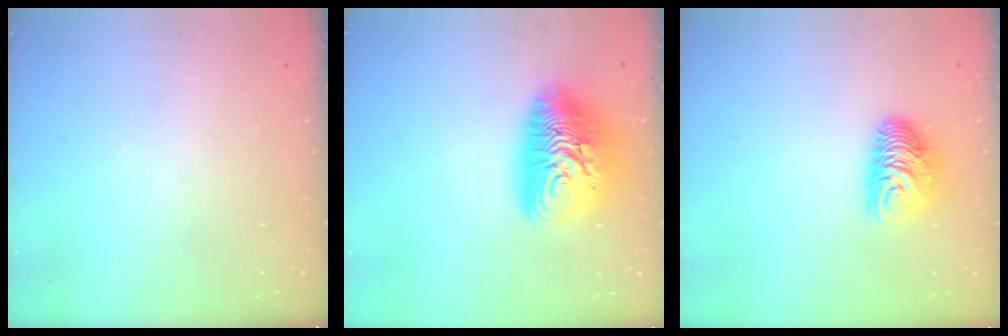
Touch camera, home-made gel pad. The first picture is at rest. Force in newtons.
{"total": 16.5, "press": 16.4, "slide": 1.4}
{"total": 9.6, "press": 9.6, "slide": 0.3}